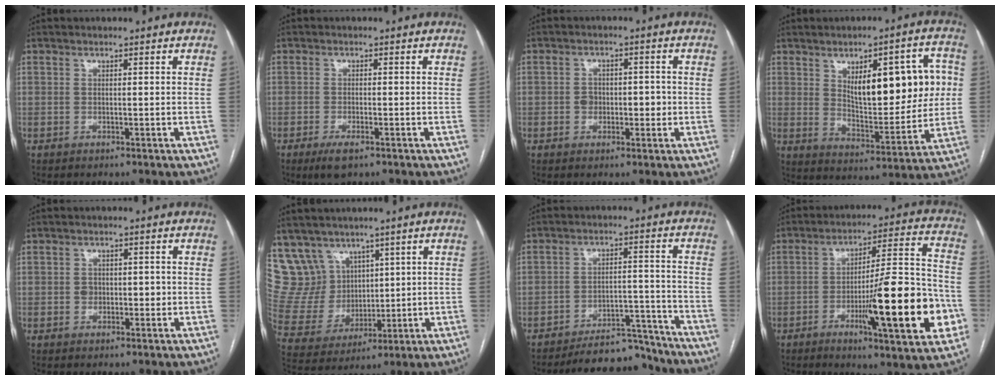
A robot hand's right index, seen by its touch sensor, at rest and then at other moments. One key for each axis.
{"total": 3.5, "fx": -2.1, "fy": 0.9, "fz": 2.7, "tx": -0.055, "ty": -0.006, "tz": -0.034}
{"total": 3.9, "fx": -0.5, "fy": 2.7, "fz": 2.7, "tx": -0.036, "ty": 0.017, "tz": -0.004}
{"total": 16.2, "fx": 3.7, "fy": 6.0, "fz": 14.6, "tx": -0.195, "ty": 0.021, "tz": 0.066}
{"total": 2.7, "fx": -0.2, "fy": 2.1, "fz": 1.7, "tx": -0.022, "ty": 0.011, "tz": -0.001}
{"total": 10.3, "fx": 7.0, "fy": 7.5, "fz": 0.9, "tx": -0.035, "ty": 0.040, "tz": 0.160}
{"total": 10.2, "fx": -9.8, "fy": 2.6, "fz": 1.0, "tx": 0.005, "ty": 0.032, "tz": -0.148}
{"total": 20.5, "fx": -6.2, "fy": 2.6, "fz": 19.3, "tx": -0.256, "ty": 0.004, "tz": -0.086}